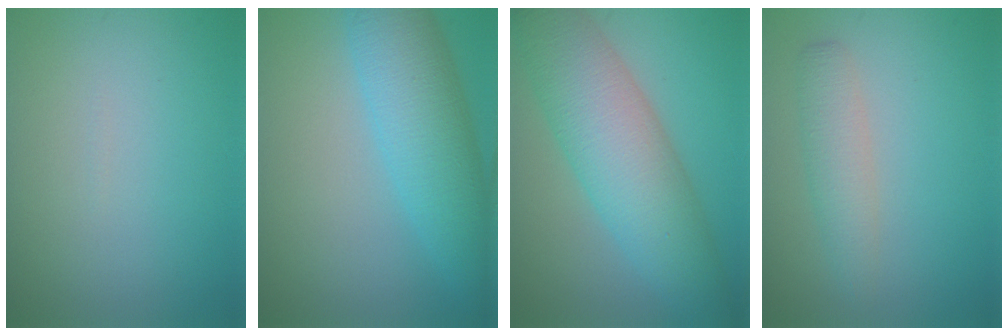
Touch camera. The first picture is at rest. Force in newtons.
{"total": 7.2, "press": 7.2, "slide": 0.3}
{"total": 9.1, "press": 9.1, "slide": 0.2}
{"total": 2.6, "press": 2.6, "slide": 0.0}